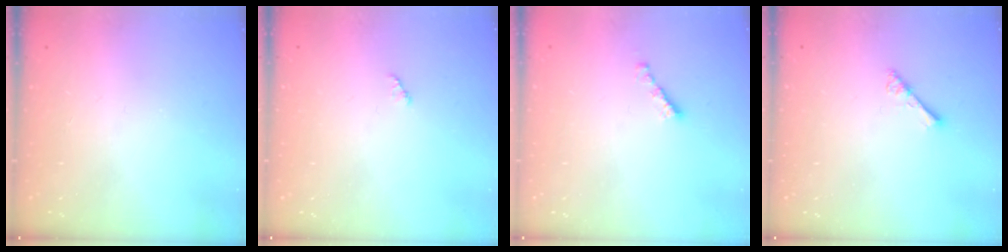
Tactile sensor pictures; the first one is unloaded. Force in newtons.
{"total": 1.3, "press": 1.3, "slide": 0.2}
{"total": 2.3, "press": 2.3, "slide": 0.2}
{"total": 3.3, "press": 3.2, "slide": 0.4}